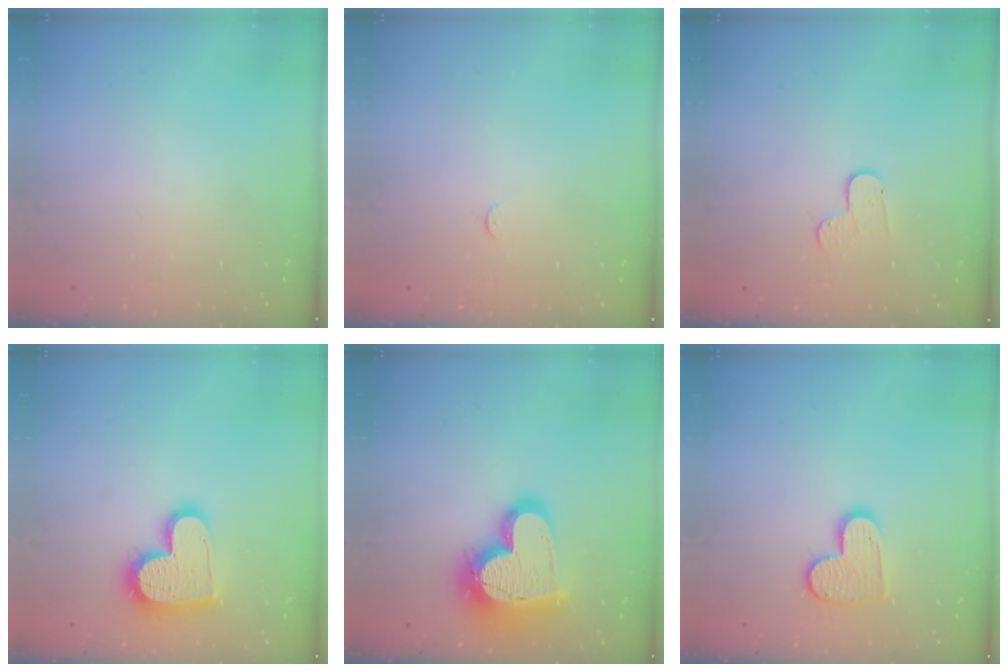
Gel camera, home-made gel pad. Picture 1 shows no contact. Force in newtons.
{"total": 2.3, "press": 2.3, "slide": 0.3}
{"total": 6.2, "press": 6.2, "slide": 0.6}
{"total": 16.1, "press": 16.0, "slide": 1.2}
{"total": 23.1, "press": 23.0, "slide": 1.8}
{"total": 9.6, "press": 9.6, "slide": 0.6}